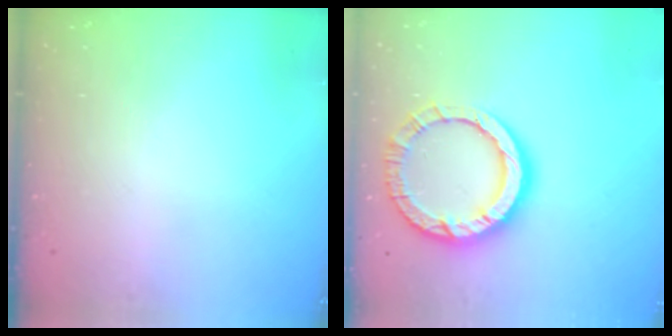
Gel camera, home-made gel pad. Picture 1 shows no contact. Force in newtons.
{"total": 14.0, "press": 13.9, "slide": 1.4}